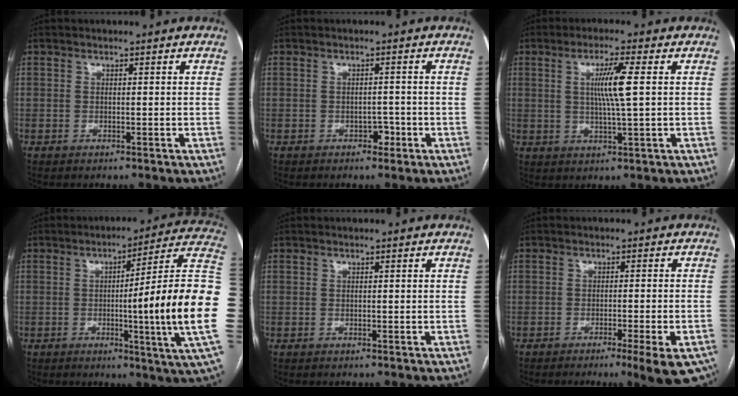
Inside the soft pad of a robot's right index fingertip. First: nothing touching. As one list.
[{"total": 1.7, "force": [-0.9, 1.1, 0.9], "torque": [-0.010, 0.004, -0.011]}, {"total": 6.2, "force": [1.1, -0.5, 6.1], "torque": [-0.114, -0.003, 0.022]}, {"total": 21.3, "force": [-2.4, -2.6, 21.0], "torque": [-0.211, 0.002, -0.049]}, {"total": 0.0}, {"total": 8.8, "force": [-5.7, 0.3, 6.7], "torque": [-0.063, -0.011, -0.079]}]